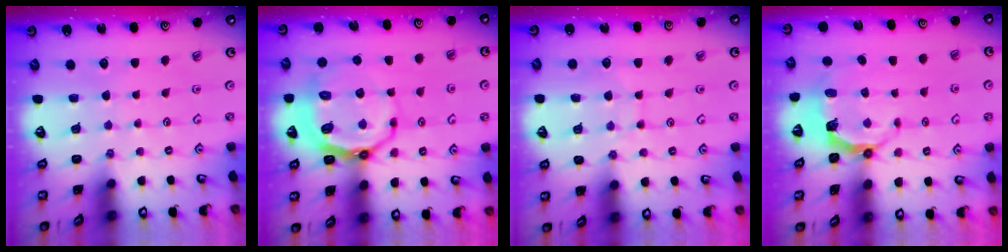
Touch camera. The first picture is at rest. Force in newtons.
{"total": 10.0, "press": 9.2, "slide": 3.8}
{"total": 7.1, "press": 7.0, "slide": 0.6}
{"total": 5.1, "press": 3.6, "slide": 3.6}